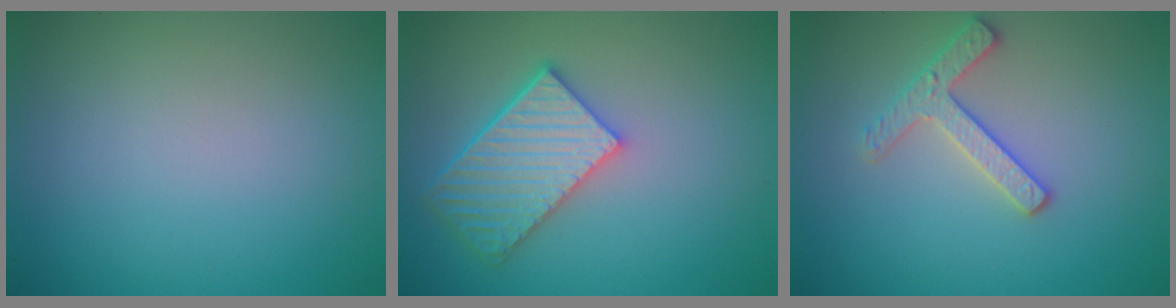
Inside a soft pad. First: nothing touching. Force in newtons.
{"total": 5.4, "press": 4.7, "slide": 2.6}
{"total": 2.6, "press": 2.6, "slide": 0.3}